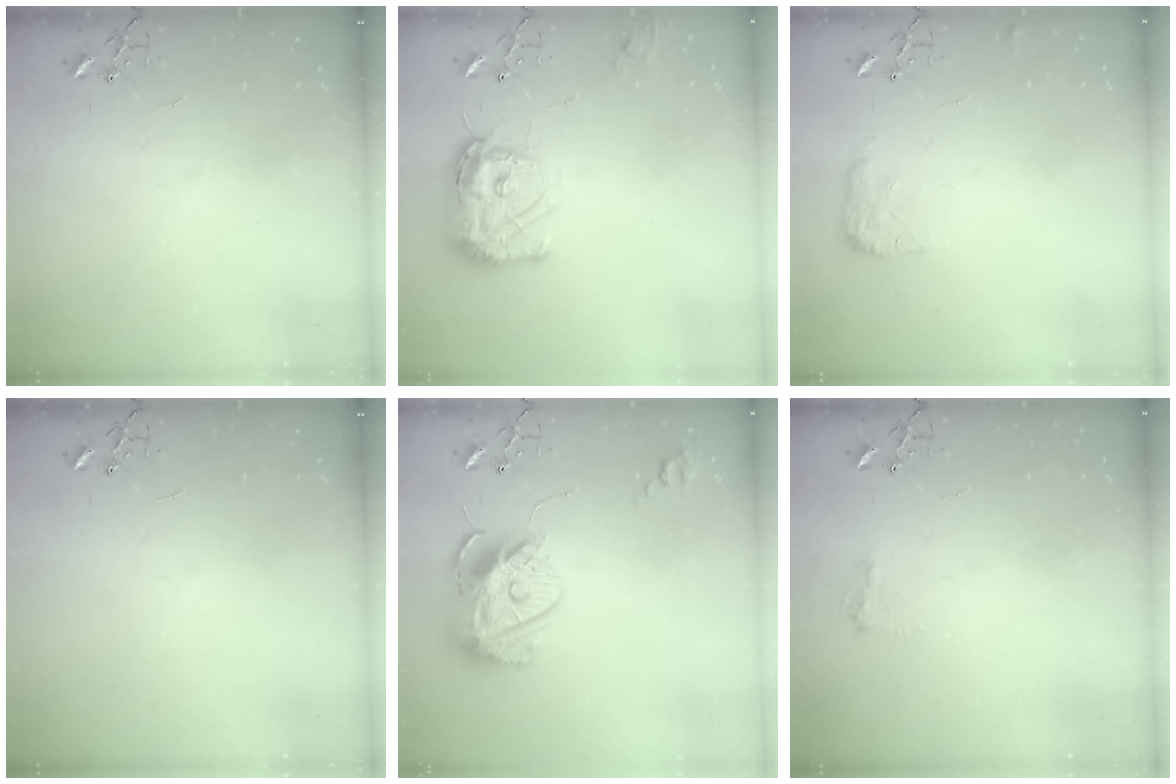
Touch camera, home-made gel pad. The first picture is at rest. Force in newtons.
{"total": 16.6, "press": 16.5, "slide": 1.6}
{"total": 8.3, "press": 8.3, "slide": 0.2}
{"total": 0.0}
{"total": 13.9, "press": 13.8, "slide": 1.3}
{"total": 8.4, "press": 8.4, "slide": 0.8}